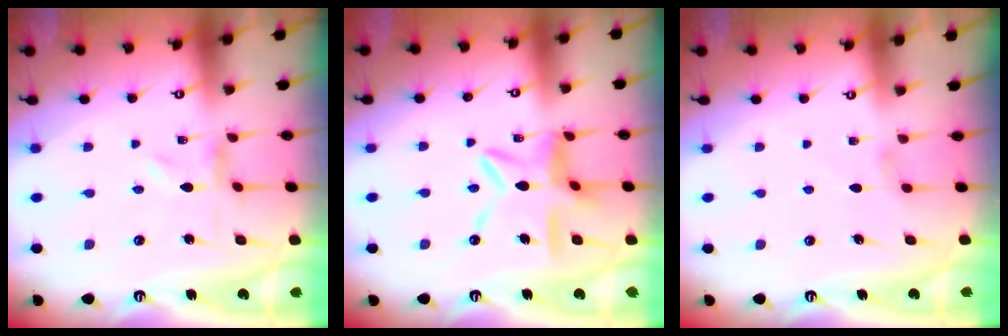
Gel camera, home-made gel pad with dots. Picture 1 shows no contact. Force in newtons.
{"total": 12.3, "press": 12.2, "slide": 1.2}
{"total": 2.7, "press": 2.7, "slide": 0.3}